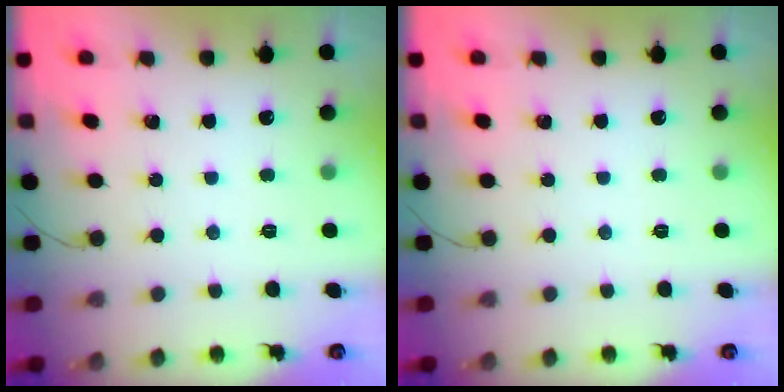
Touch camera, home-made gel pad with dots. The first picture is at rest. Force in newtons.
{"total": 0.0}